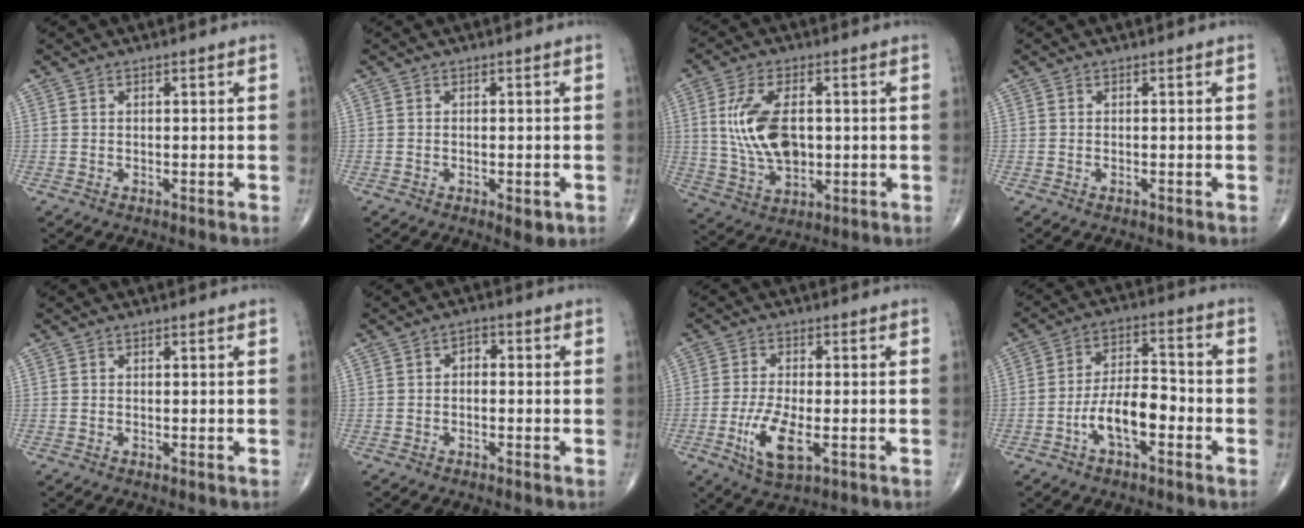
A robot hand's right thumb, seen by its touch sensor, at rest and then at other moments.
{"total": 2.6, "force": [-1.0, 1.0, 2.1], "torque": [-0.022, -0.003, -0.010]}
{"total": 12.5, "force": [1.2, 7.0, 10.3], "torque": [-0.195, -0.004, 0.031]}
{"total": 0.0}
{"total": 0.0}
{"total": 2.4, "force": [-0.1, 1.6, 1.8], "torque": [-0.015, 0.011, -0.011]}
{"total": 8.1, "force": [-2.7, 3.0, 7.0], "torque": [-0.140, -0.006, -0.044]}
{"total": 9.9, "force": [-3.8, 4.4, 8.0], "torque": [-0.133, 0.038, -0.072]}